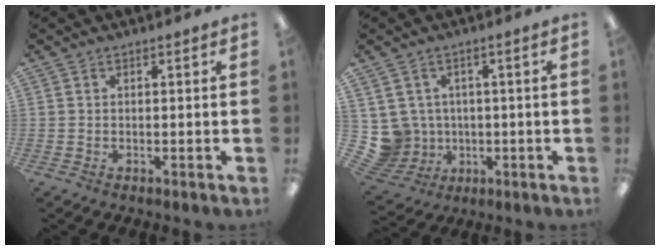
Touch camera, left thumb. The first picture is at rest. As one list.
[{"total": 6.9, "force": [0.5, 6.8, 1.1], "torque": [-0.066, -0.006, 0.018]}]